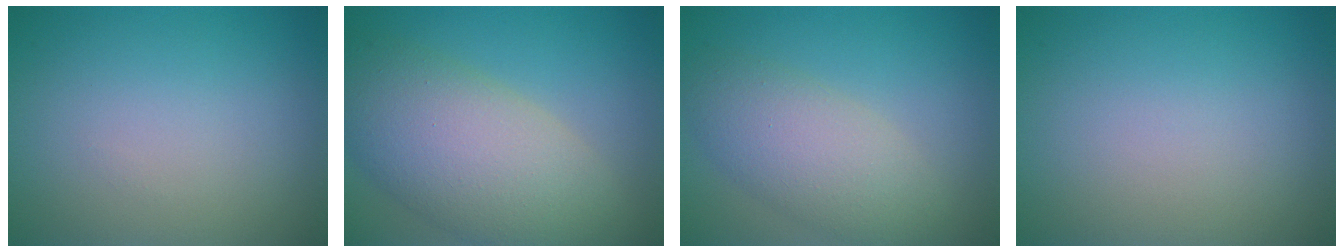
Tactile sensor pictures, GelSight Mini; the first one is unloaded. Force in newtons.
{"total": 9.6, "press": 9.6, "slide": 0.6}
{"total": 5.1, "press": 5.1, "slide": 0.2}
{"total": 0.0}